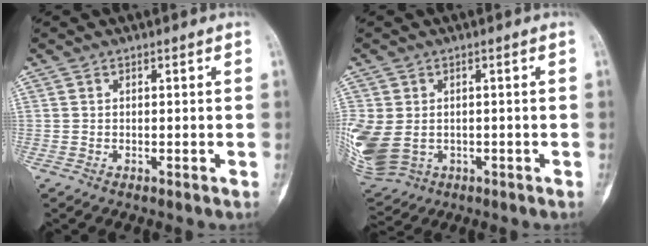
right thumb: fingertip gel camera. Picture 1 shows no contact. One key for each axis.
{"total": 13.2, "fx": -1.8, "fy": 10.3, "fz": 8.1, "tx": -0.215, "ty": -0.008, "tz": -0.011}